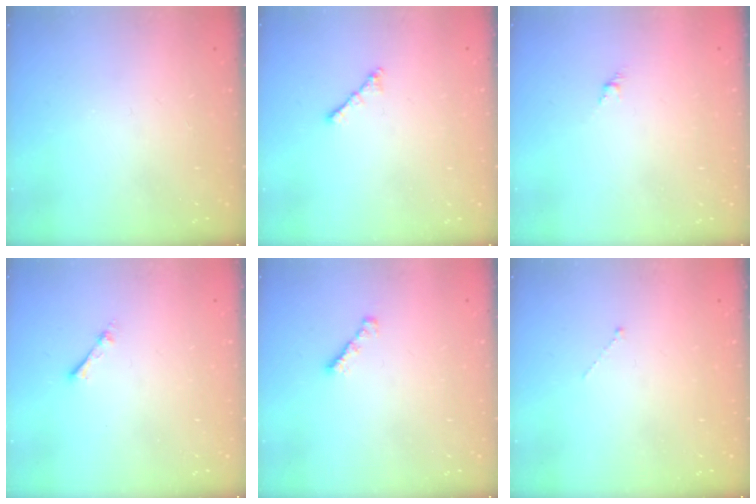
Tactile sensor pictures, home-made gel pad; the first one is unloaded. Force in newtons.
{"total": 2.1, "press": 2.0, "slide": 0.6}
{"total": 1.5, "press": 1.4, "slide": 0.6}
{"total": 1.9, "press": 1.9, "slide": 0.3}
{"total": 1.6, "press": 1.5, "slide": 0.4}
{"total": 0.0}